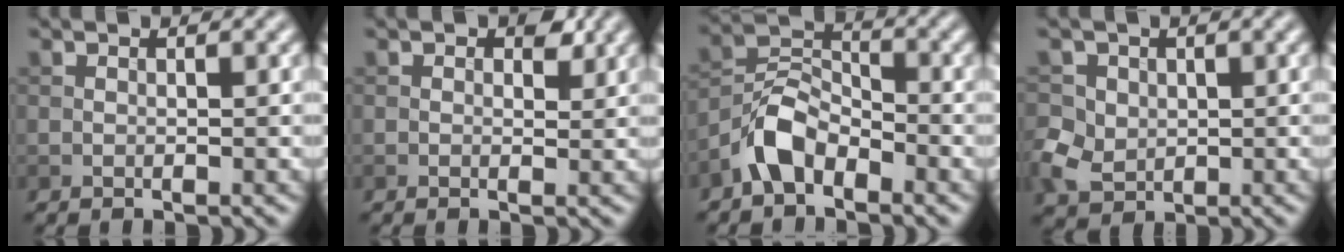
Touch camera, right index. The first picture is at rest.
{"total": 1.4, "force": [0.4, 0.9, 1.0], "torque": [-0.007, -0.002, 0.005]}
{"total": 4.6, "force": [-3.0, 2.5, 2.4], "torque": [-0.044, 0.013, -0.067]}
{"total": 4.3, "force": [-0.3, 3.8, 2.0], "torque": [-0.046, 0.001, -0.003]}